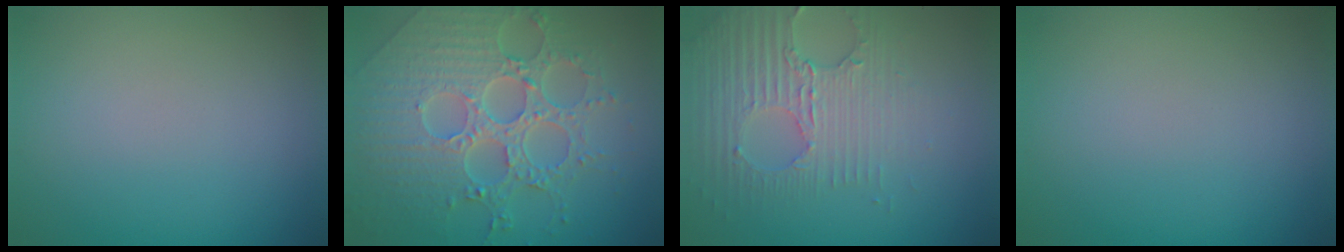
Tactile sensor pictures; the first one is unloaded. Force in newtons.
{"total": 8.0, "press": 5.9, "slide": 5.4}
{"total": 3.5, "press": 3.4, "slide": 0.8}
{"total": 0.0}